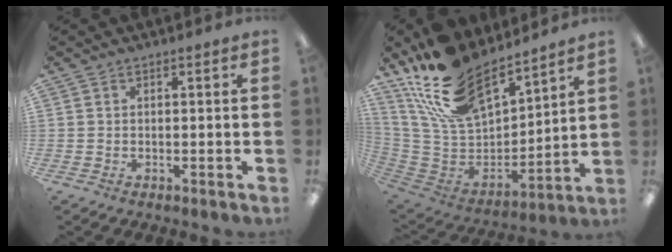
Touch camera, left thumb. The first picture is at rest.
{"total": 21.8, "force": [16.7, 9.8, 10.0], "torque": [-0.215, -0.101, 0.306]}